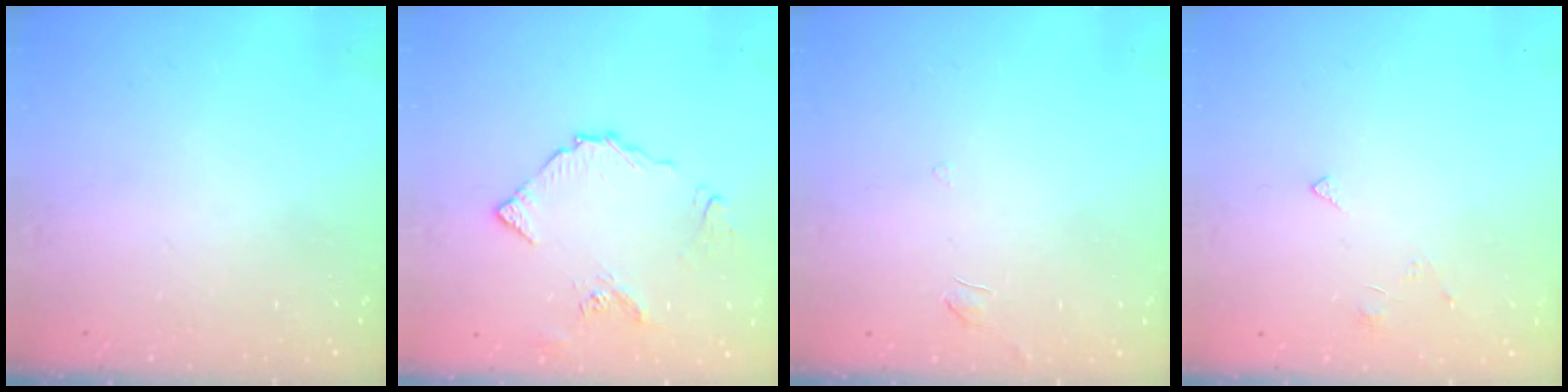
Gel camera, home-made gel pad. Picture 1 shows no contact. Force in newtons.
{"total": 8.7, "press": 8.7, "slide": 1.1}
{"total": 3.9, "press": 3.9, "slide": 0.4}
{"total": 2.2, "press": 2.1, "slide": 0.4}